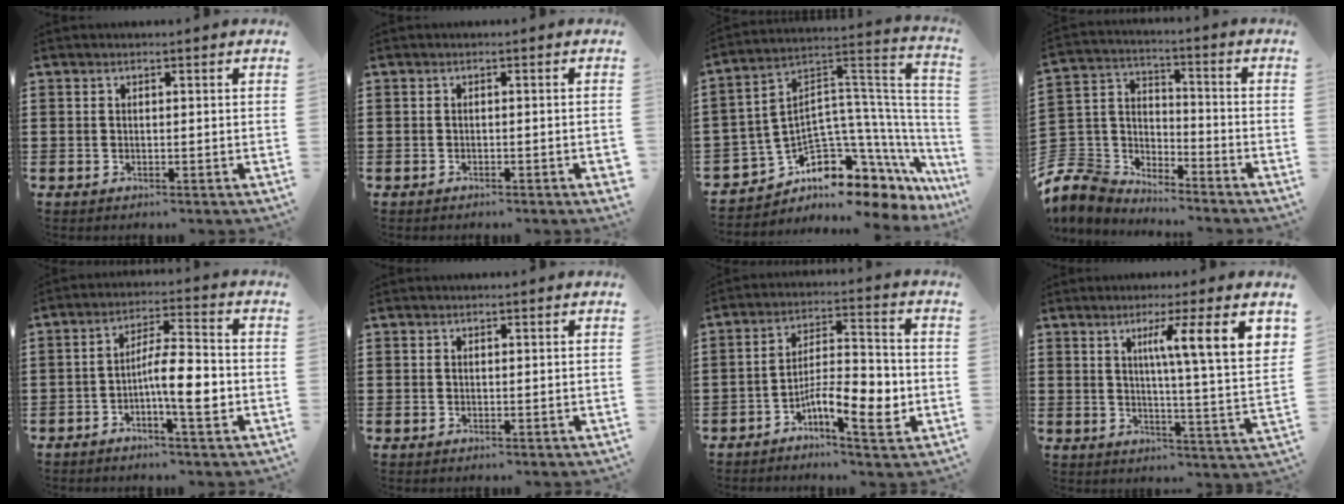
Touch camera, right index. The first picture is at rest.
{"total": 1.1, "force": [-0.9, 0.0, 0.6], "torque": [-0.010, -0.003, -0.018]}
{"total": 6.6, "force": [-3.4, 4.4, 3.5], "torque": [-0.088, -0.036, -0.068]}
{"total": 6.1, "force": [-4.9, 3.6, 0.6], "torque": [-0.065, -0.009, -0.108]}
{"total": 7.9, "force": [-2.1, 1.8, 7.4], "torque": [-0.125, -0.002, -0.040]}
{"total": 0.0}
{"total": 8.6, "force": [-3.6, 3.0, 7.2], "torque": [-0.126, 0.008, -0.063]}
{"total": 8.7, "force": [4.0, -0.3, 7.8], "torque": [-0.135, -0.018, 0.057]}